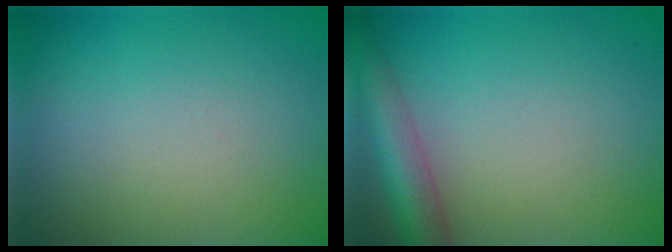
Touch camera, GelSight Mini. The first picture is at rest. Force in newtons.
{"total": 5.1, "press": 5.1, "slide": 0.2}